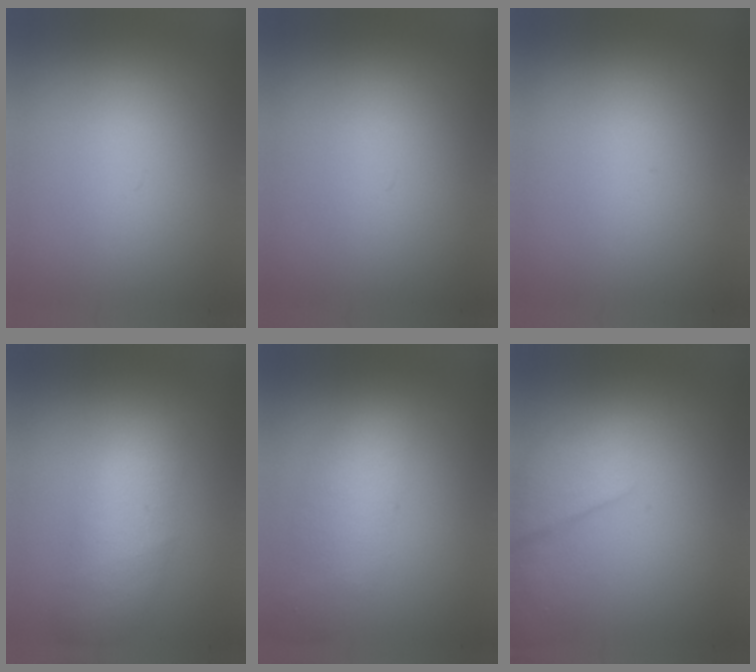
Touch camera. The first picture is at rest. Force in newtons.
{"total": 0.0}
{"total": 0.0}
{"total": 2.3}
{"total": 2.1}
{"total": 2.6}